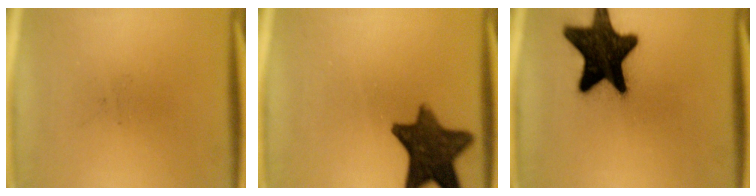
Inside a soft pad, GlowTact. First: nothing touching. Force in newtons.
{"total": 12.0}
{"total": 18.5}